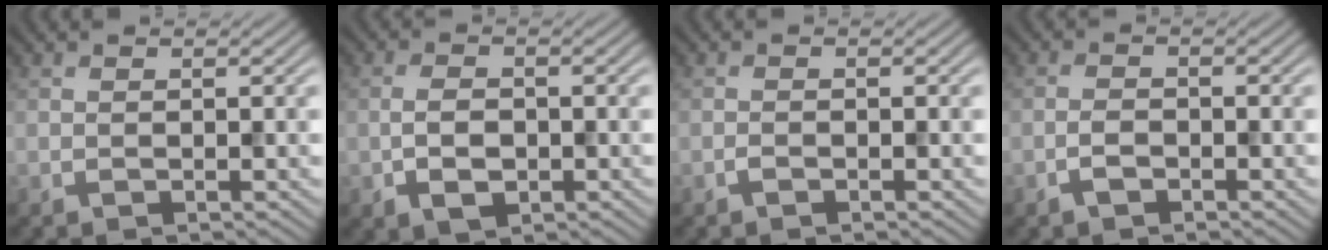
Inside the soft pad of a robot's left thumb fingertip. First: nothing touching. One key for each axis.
{"total": 3.4, "fx": -1.0, "fy": 2.1, "fz": 2.5, "tx": -0.052, "ty": -0.002, "tz": -0.020}
{"total": 0.7, "fx": -0.5, "fy": 0.3, "fz": 0.4, "tx": -0.006, "ty": 0.001, "tz": -0.011}
{"total": 1.8, "fx": -1.2, "fy": 0.9, "fz": 1.1, "tx": -0.021, "ty": 0.003, "tz": -0.025}